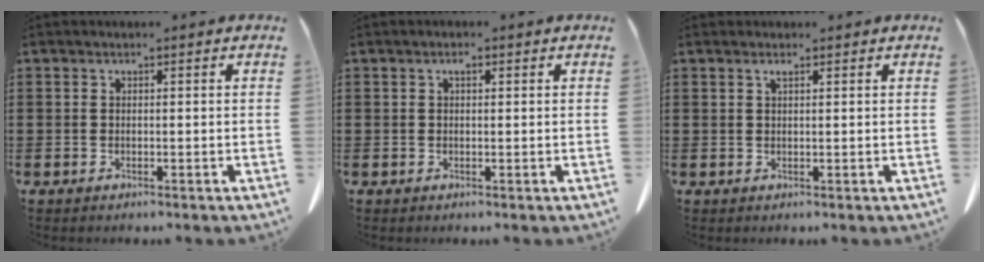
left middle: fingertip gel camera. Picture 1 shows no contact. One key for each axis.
{"total": 1.1, "fx": 0.4, "fy": 0.4, "fz": 0.9, "tx": -0.020, "ty": 0.003, "tz": 0.007}
{"total": 1.0, "fx": 0.7, "fy": 0.2, "fz": 0.7, "tx": -0.016, "ty": 0.000, "tz": 0.014}